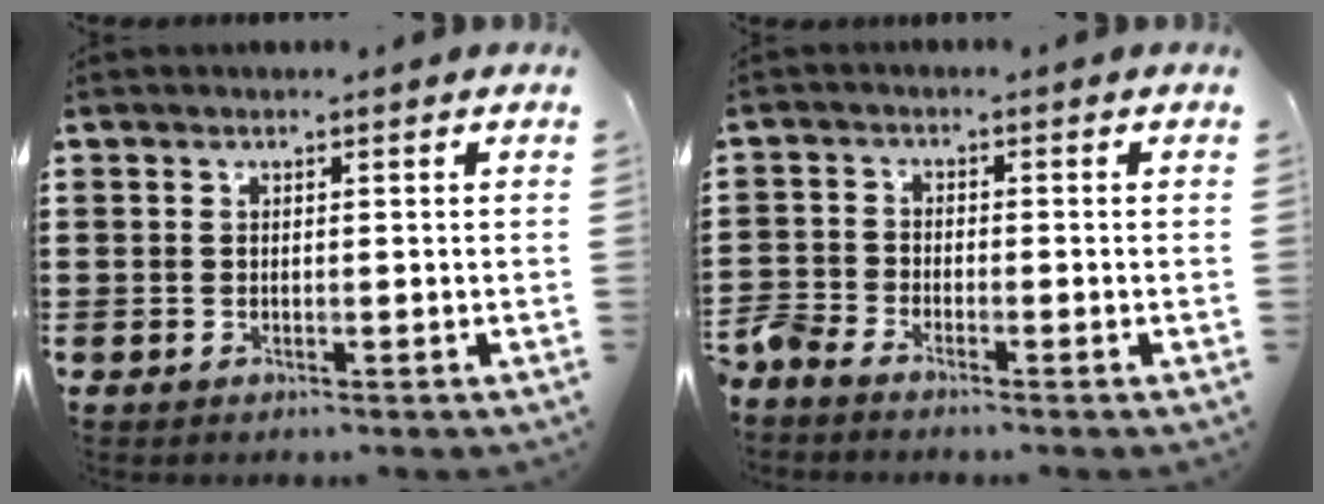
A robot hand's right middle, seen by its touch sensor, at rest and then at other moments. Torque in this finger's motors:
{"motor_torque": [1.59, -0.55, 0.33, 0.21]}